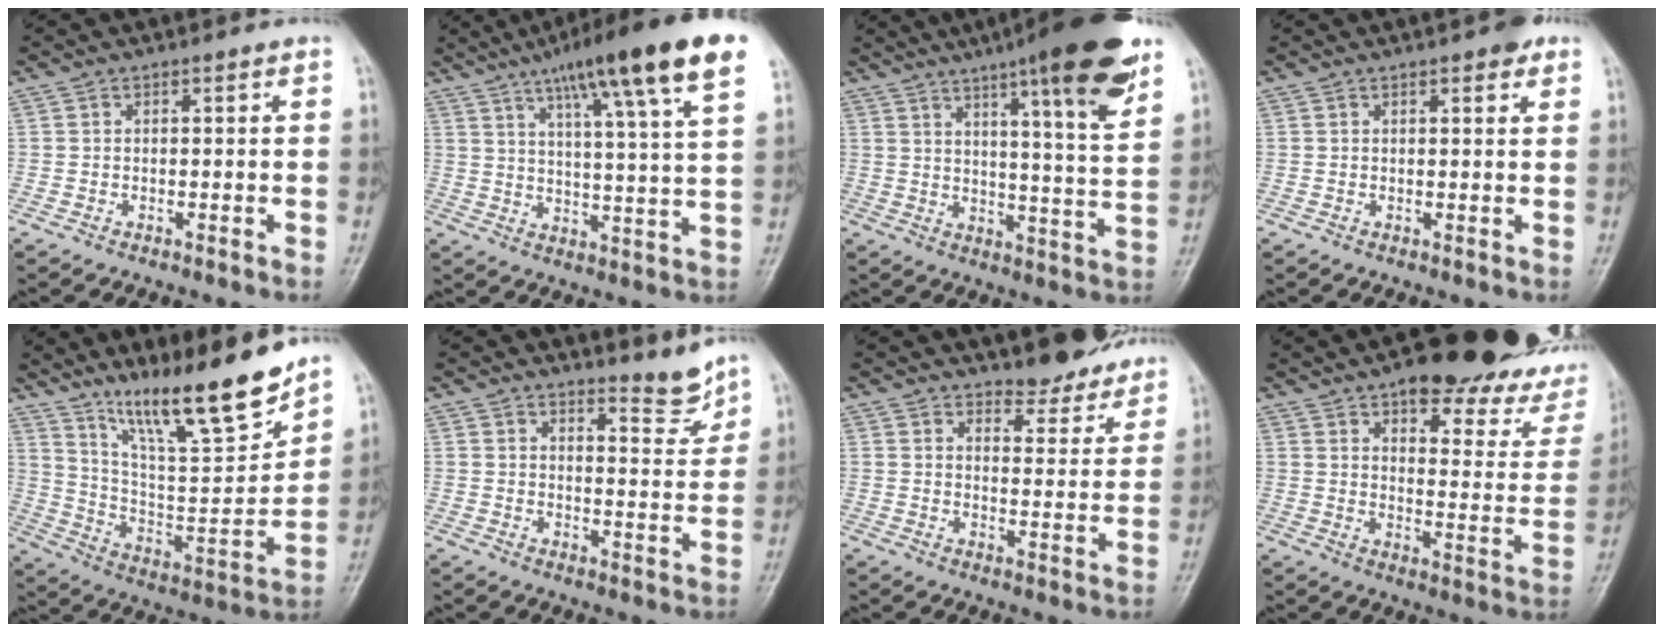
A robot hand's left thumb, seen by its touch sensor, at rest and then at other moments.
{"total": 20.3, "force": [12.1, 2.4, 16.2], "torque": [-0.235, -0.025, 0.172]}
{"total": 19.6, "force": [12.0, 2.5, 15.4], "torque": [-0.200, -0.048, 0.167]}
{"total": 3.5, "force": [2.1, 1.3, 2.5], "torque": [-0.025, -0.005, 0.022]}
{"total": 19.9, "force": [15.0, 3.0, 12.8], "torque": [-0.176, -0.084, 0.264]}
{"total": 5.2, "force": [4.8, 0.8, 1.7], "torque": [-0.013, -0.053, 0.074]}
{"total": 9.2, "force": [8.4, 2.9, 2.2], "torque": [0.002, -0.068, 0.106]}
{"total": 24.9, "force": [18.1, 9.4, 14.3], "torque": [-0.136, -0.071, 0.216]}